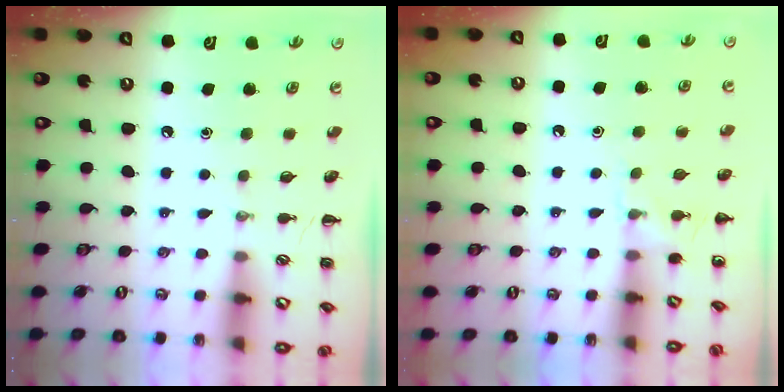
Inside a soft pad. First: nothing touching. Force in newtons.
{"total": 5.9, "press": 5.6, "slide": 1.8}